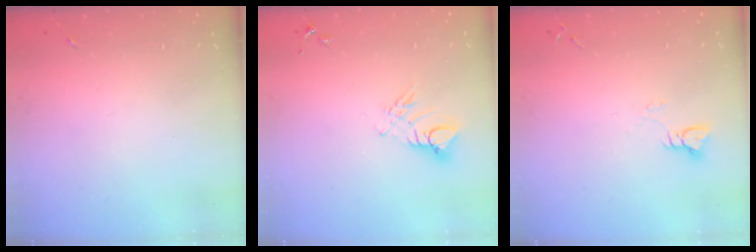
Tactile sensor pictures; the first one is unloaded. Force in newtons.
{"total": 6.5, "press": 6.5, "slide": 0.3}
{"total": 3.0, "press": 3.0, "slide": 0.3}